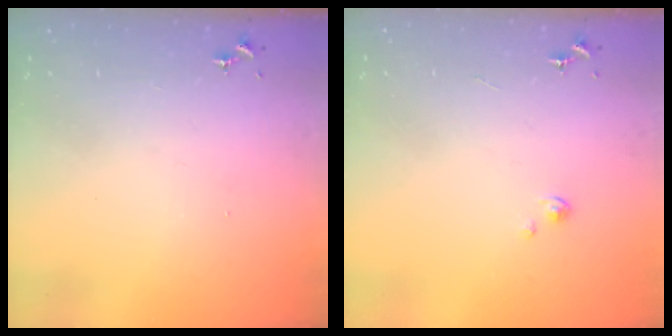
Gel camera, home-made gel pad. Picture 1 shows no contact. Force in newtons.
{"total": 1.0, "press": 1.0, "slide": 0.1}